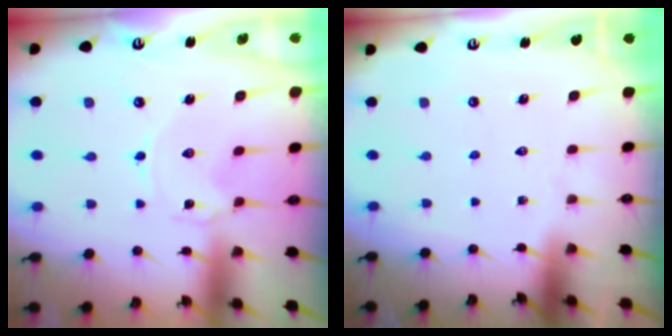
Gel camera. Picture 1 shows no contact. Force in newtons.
{"total": 0.0}